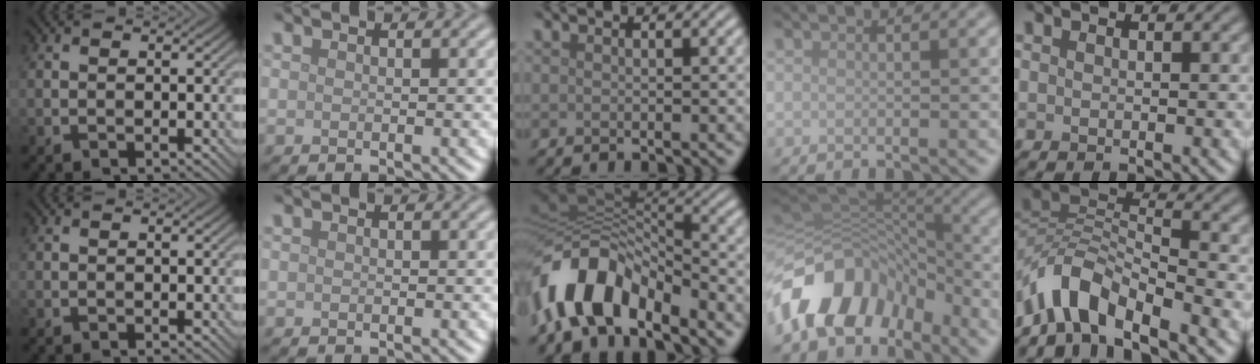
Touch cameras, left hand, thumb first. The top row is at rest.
{"middle": {"total": 11.0, "force": [-5.9, 5.7, 7.3], "torque": [-0.139, 0.005, -0.111]}, "ring": {"total": 11.6, "force": [-6.1, 7.7, 6.2], "torque": [-0.120, 0.014, -0.115]}, "little": {"total": 7.0, "force": [-5.2, 2.5, 4.0], "torque": [-0.061, 0.004, -0.110]}}